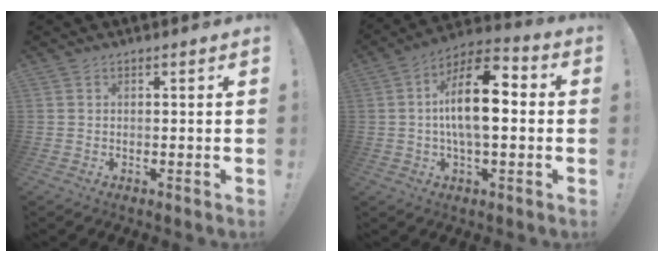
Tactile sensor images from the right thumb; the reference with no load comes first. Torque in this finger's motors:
{"motor_torque": [2.07, 2.00, 1.56, -0.12, 0.08]}